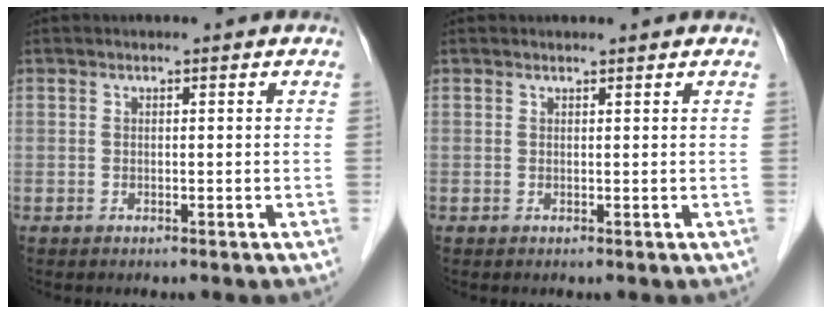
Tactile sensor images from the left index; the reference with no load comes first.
{"total": 0.8, "force": [0.8, 0.0, 0.1], "torque": [-0.010, 0.006, 0.013]}